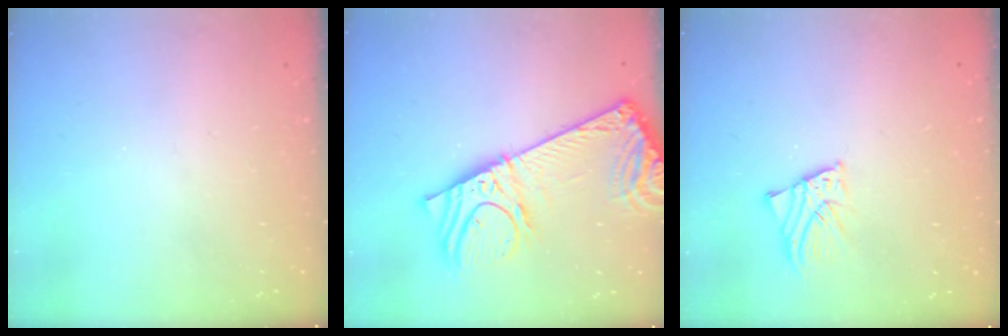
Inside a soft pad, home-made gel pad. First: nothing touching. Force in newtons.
{"total": 18.3, "press": 17.8, "slide": 4.2}
{"total": 2.1, "press": 2.1, "slide": 0.2}